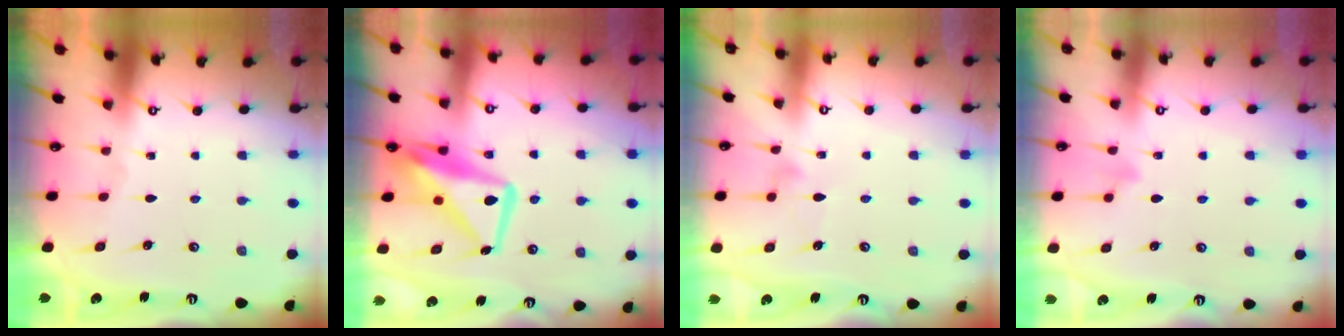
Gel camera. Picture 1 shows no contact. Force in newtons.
{"total": 15.9, "press": 15.8, "slide": 1.5}
{"total": 6.2, "press": 6.2, "slide": 0.3}
{"total": 6.7, "press": 6.5, "slide": 1.4}